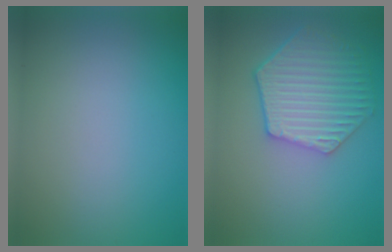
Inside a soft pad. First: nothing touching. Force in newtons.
{"total": 5.7, "press": 5.1, "slide": 2.6}